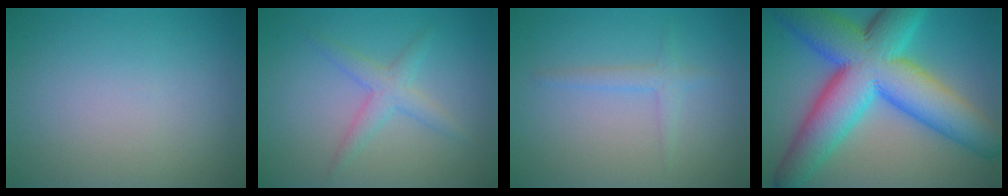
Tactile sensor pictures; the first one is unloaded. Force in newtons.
{"total": 2.4, "press": 2.4, "slide": 0.1}
{"total": 1.5, "press": 1.5, "slide": 0.0}
{"total": 14.5, "press": 14.5, "slide": 0.2}